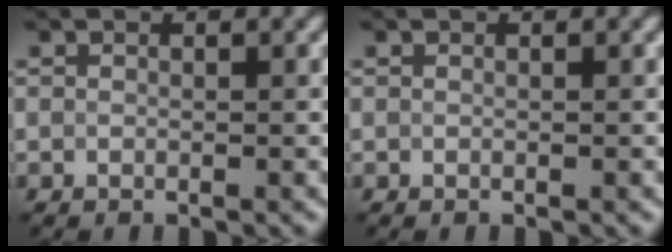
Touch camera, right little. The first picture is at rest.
{"total": 0.0}